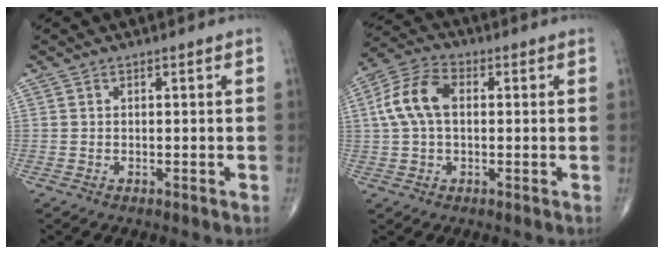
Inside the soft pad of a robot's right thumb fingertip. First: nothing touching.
{"total": 9.4, "force": [1.1, 5.9, 7.3], "torque": [-0.154, 0.028, 0.017]}